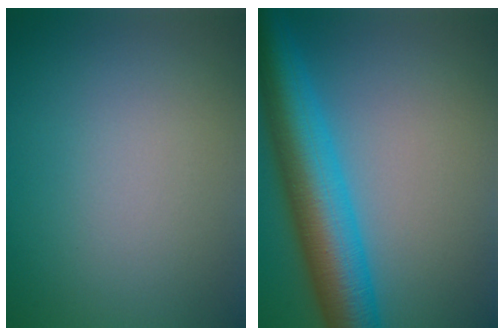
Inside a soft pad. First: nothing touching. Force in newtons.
{"total": 9.3, "press": 9.3, "slide": 0.2}